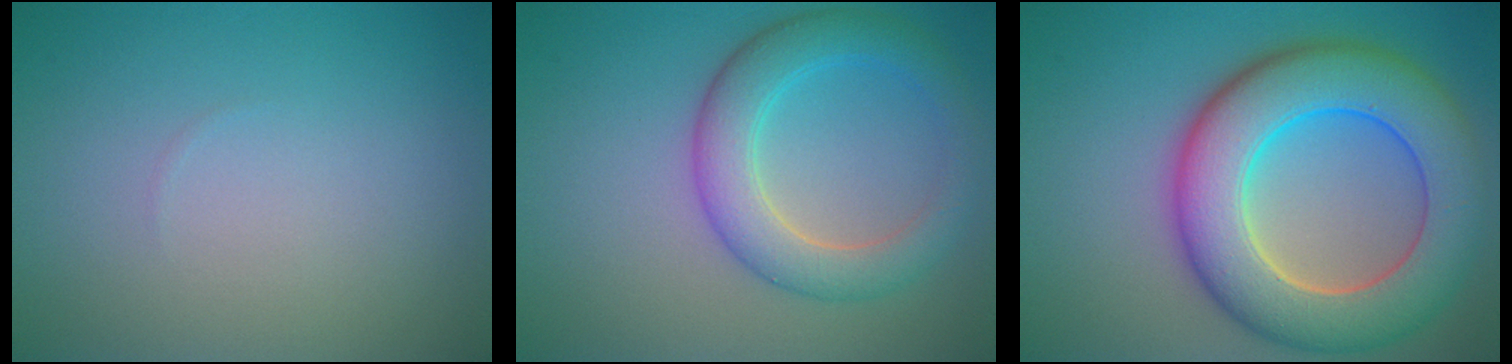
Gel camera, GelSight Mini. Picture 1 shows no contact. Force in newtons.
{"total": 5.1, "press": 5.1, "slide": 0.1}
{"total": 10.9, "press": 10.9, "slide": 0.7}